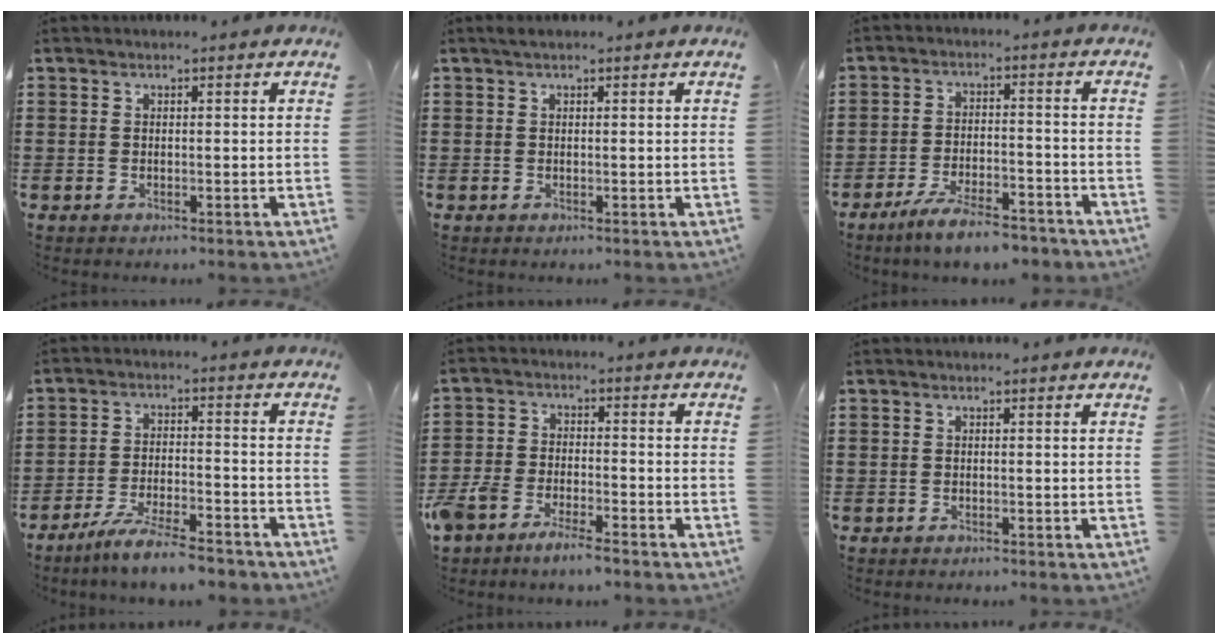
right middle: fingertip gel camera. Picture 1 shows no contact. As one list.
[{"total": 0.6, "force": [0.3, 0.0, 0.5], "torque": [-0.010, 0.003, 0.006]}, {"total": 6.6, "force": [-5.7, 0.8, 3.2], "torque": [-0.062, -0.003, -0.107]}, {"total": 6.8, "force": [-5.8, 0.4, 3.4], "torque": [-0.071, -0.008, -0.111]}, {"total": 5.0, "force": [-4.5, 1.0, 2.0], "torque": [-0.060, -0.004, -0.093]}, {"total": 0.0}]